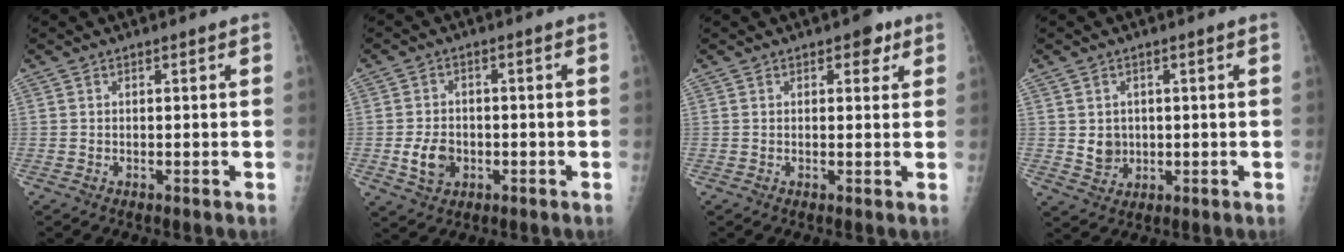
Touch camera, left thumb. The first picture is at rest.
{"total": 5.8, "force": [-1.5, 4.4, 3.5], "torque": [-0.051, 0.005, -0.022]}
{"total": 3.2, "force": [1.6, 1.8, 2.0], "torque": [-0.005, -0.002, 0.015]}
{"total": 4.1, "force": [0.2, 3.6, 1.9], "torque": [-0.014, -0.003, 0.015]}